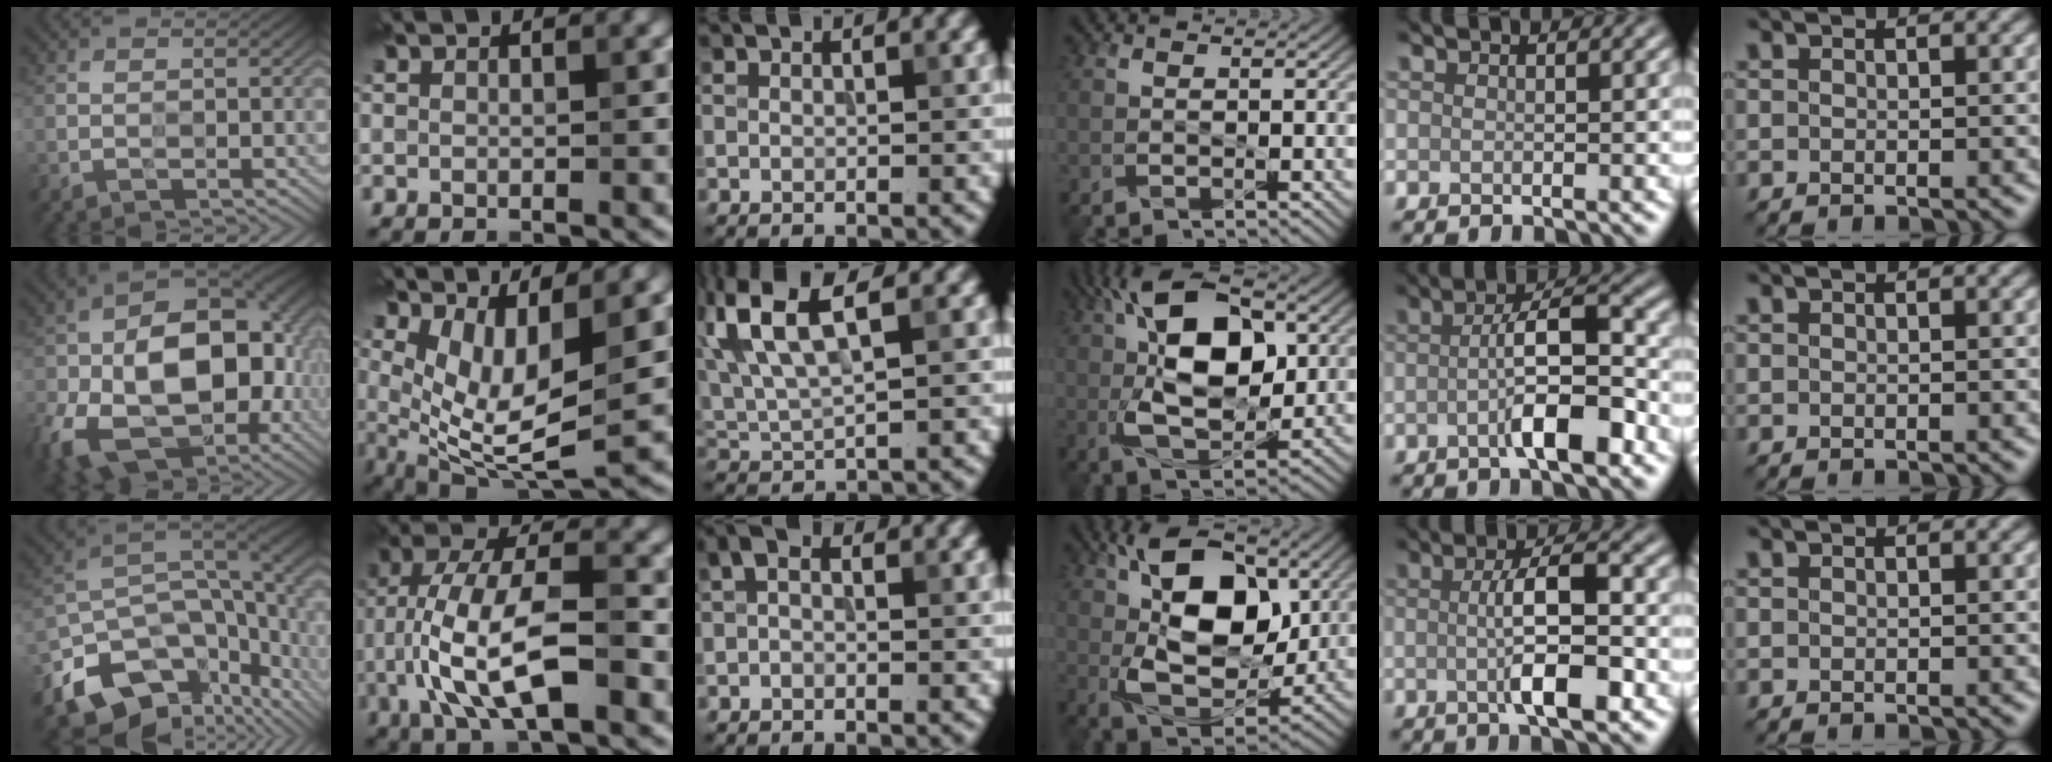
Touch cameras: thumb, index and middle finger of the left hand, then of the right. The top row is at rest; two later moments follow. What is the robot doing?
{"motion": "wipe", "object": "glasses"}